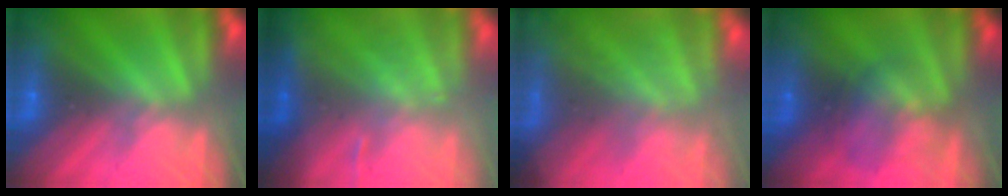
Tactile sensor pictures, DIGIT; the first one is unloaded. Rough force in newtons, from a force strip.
{"total": 2.7}
{"total": 7.8}
{"total": 2.3}